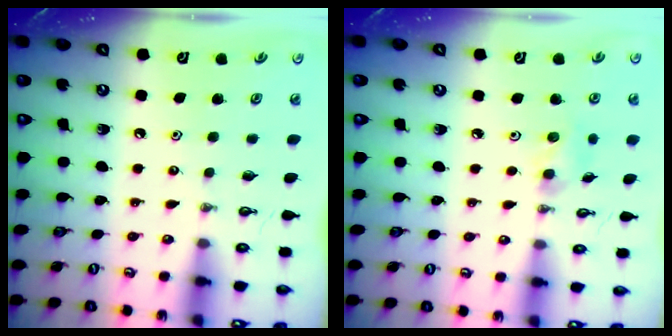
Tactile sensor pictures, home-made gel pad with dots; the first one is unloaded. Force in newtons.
{"total": 5.4, "press": 5.2, "slide": 1.6}